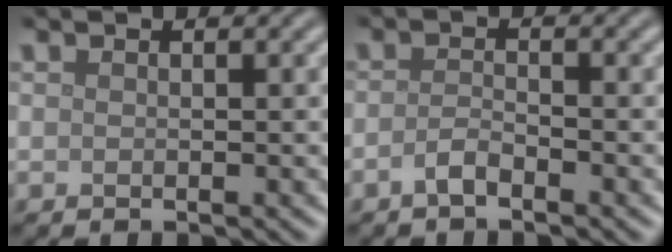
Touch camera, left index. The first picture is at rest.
{"total": 1.6, "force": [-1.1, 0.5, 1.1], "torque": [-0.024, 0.003, -0.025]}